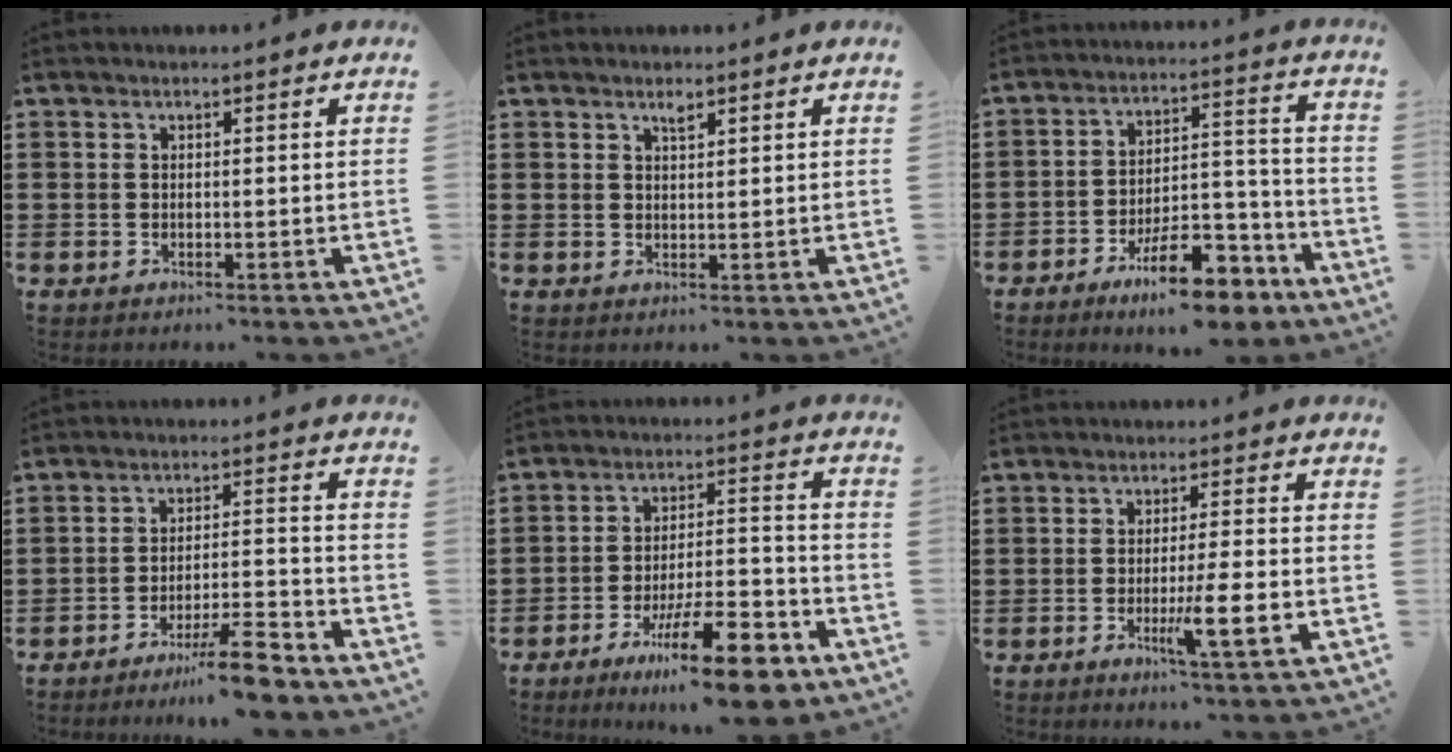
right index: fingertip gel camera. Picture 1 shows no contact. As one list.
[{"total": 1.3, "force": [1.0, 0.3, 0.8], "torque": [-0.018, 0.002, 0.017]}, {"total": 12.5, "force": [-8.9, 4.3, 7.7], "torque": [-0.109, 0.049, -0.156]}, {"total": 7.6, "force": [-6.2, 0.5, 4.3], "torque": [-0.064, 0.006, -0.112]}, {"total": 13.9, "force": [-8.9, 3.1, 10.2], "torque": [-0.166, 0.032, -0.153]}, {"total": 6.7, "force": [-2.2, 0.2, 6.3], "torque": [-0.107, -0.015, -0.037]}]